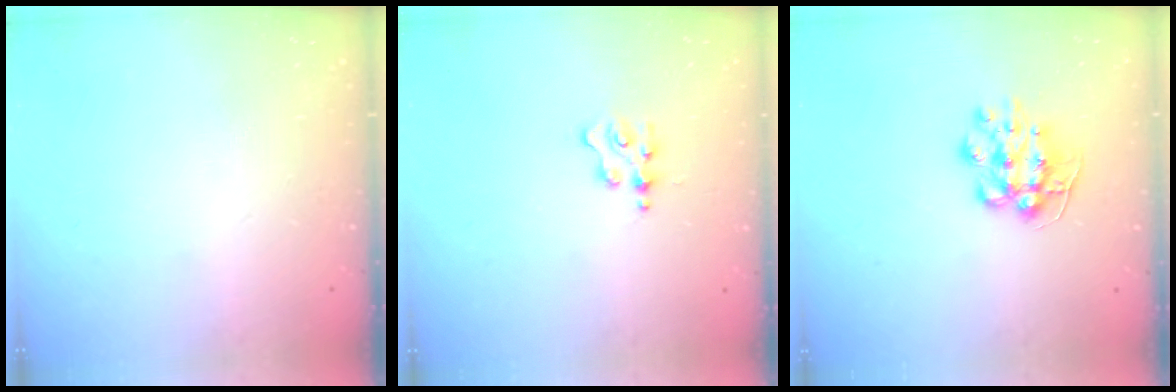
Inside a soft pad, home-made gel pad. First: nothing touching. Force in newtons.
{"total": 2.5, "press": 2.5, "slide": 0.3}
{"total": 9.3, "press": 9.3, "slide": 0.4}